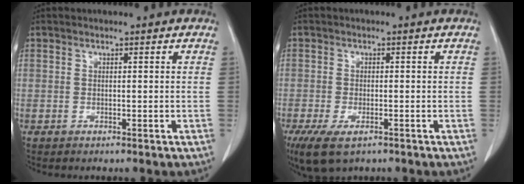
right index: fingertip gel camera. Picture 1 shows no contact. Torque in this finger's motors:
{"motor_torque": [0.67, -0.53, 0.31, 0.07]}